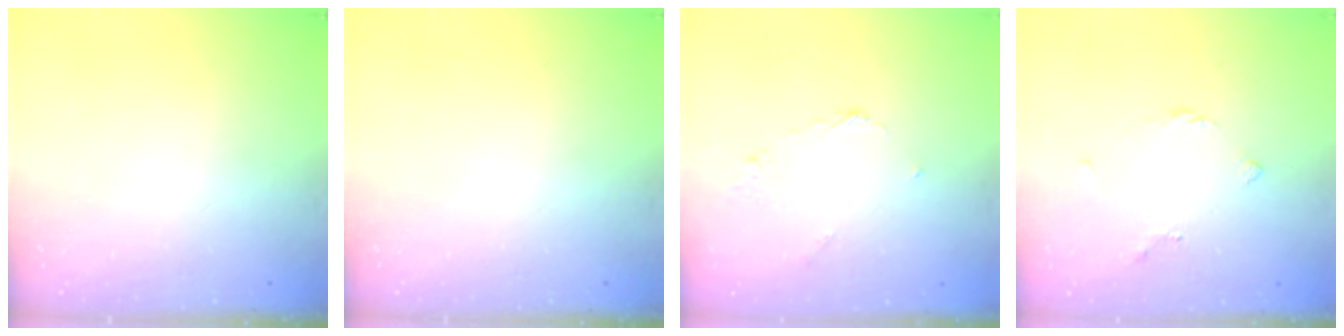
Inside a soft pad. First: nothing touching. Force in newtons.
{"total": 0.0}
{"total": 3.5, "press": 3.5, "slide": 0.3}
{"total": 2.6, "press": 2.5, "slide": 0.6}